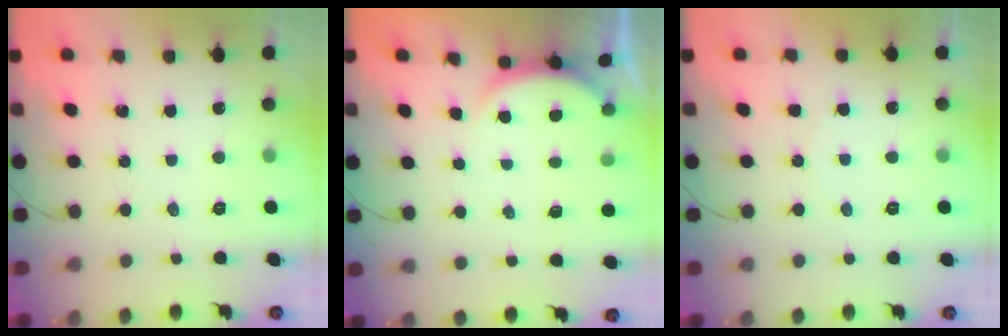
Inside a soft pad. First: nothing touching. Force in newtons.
{"total": 2.6, "press": 2.5, "slide": 0.6}
{"total": 2.6, "press": 2.5, "slide": 0.6}